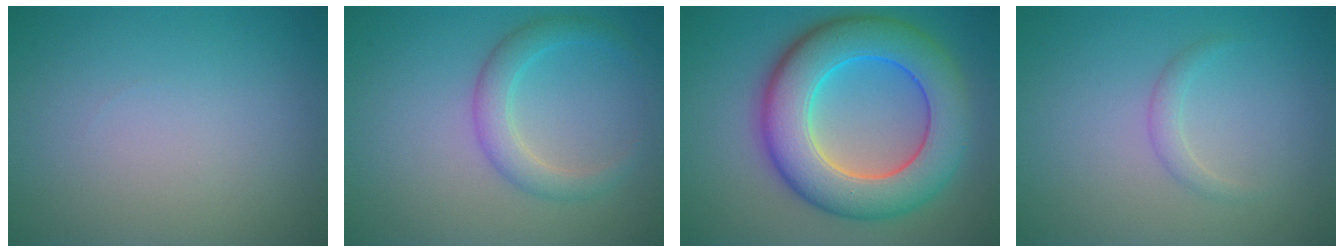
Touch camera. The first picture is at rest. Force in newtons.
{"total": 2.9, "press": 2.9, "slide": 0.1}
{"total": 10.6, "press": 10.6, "slide": 0.1}
{"total": 1.2, "press": 1.2, "slide": 0.1}